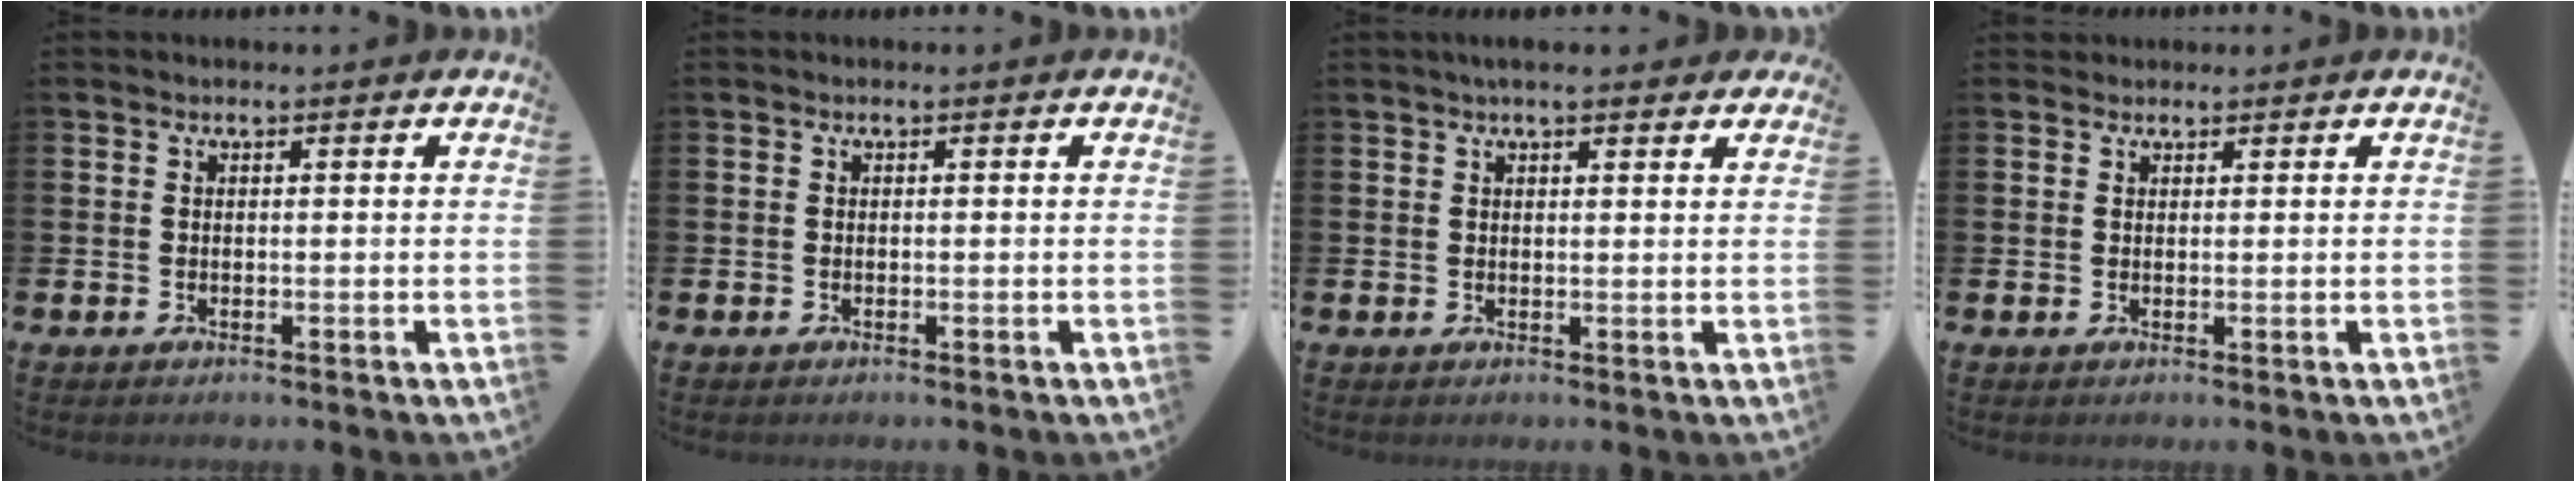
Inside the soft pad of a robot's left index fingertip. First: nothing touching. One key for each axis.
{"total": 0.0}
{"total": 2.9, "fx": 2.5, "fy": 0.5, "fz": 1.2, "tx": -0.018, "ty": -0.006, "tz": 0.043}
{"total": 1.4, "fx": 1.2, "fy": 0.6, "fz": 0.0, "tx": 0.007, "ty": 0.003, "tz": 0.022}